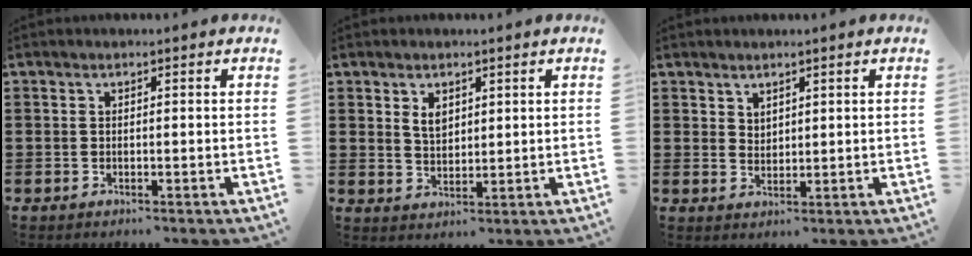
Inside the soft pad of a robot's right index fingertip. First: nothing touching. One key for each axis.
{"total": 2.9, "fx": 1.5, "fy": 1.8, "fz": 1.6, "tx": -0.038, "ty": 0.006, "tz": 0.028}
{"total": 2.0, "fx": 1.7, "fy": 0.9, "fz": -0.1, "tx": -0.001, "ty": 0.003, "tz": 0.035}